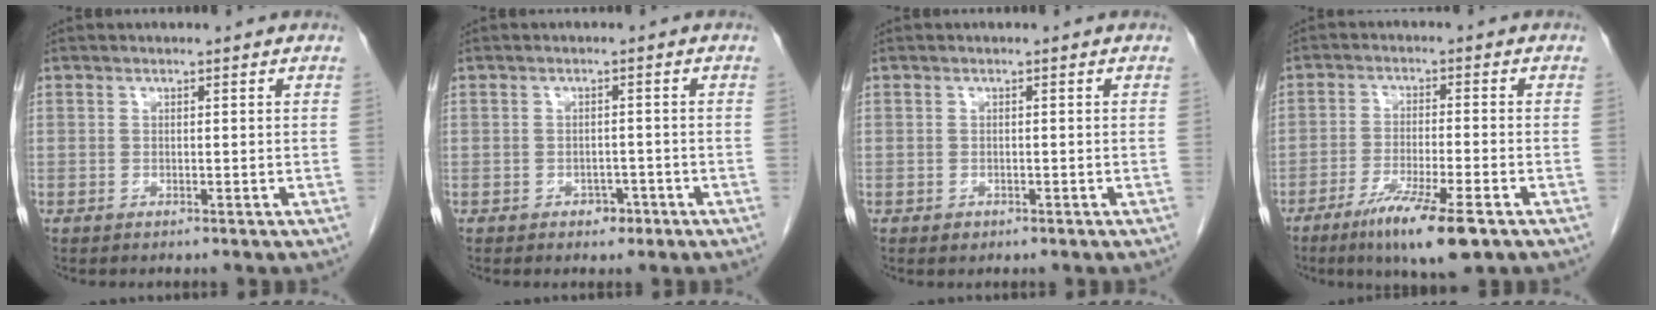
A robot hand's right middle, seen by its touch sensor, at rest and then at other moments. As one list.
[{"total": 2.0, "force": [-1.2, 1.4, 0.9], "torque": [-0.009, 0.005, -0.013]}, {"total": 0.7, "force": [-0.3, 0.6, 0.2], "torque": [-0.004, 0.002, -0.002]}, {"total": 9.6, "force": [-5.8, 0.5, 7.6], "torque": [-0.136, -0.024, -0.095]}]